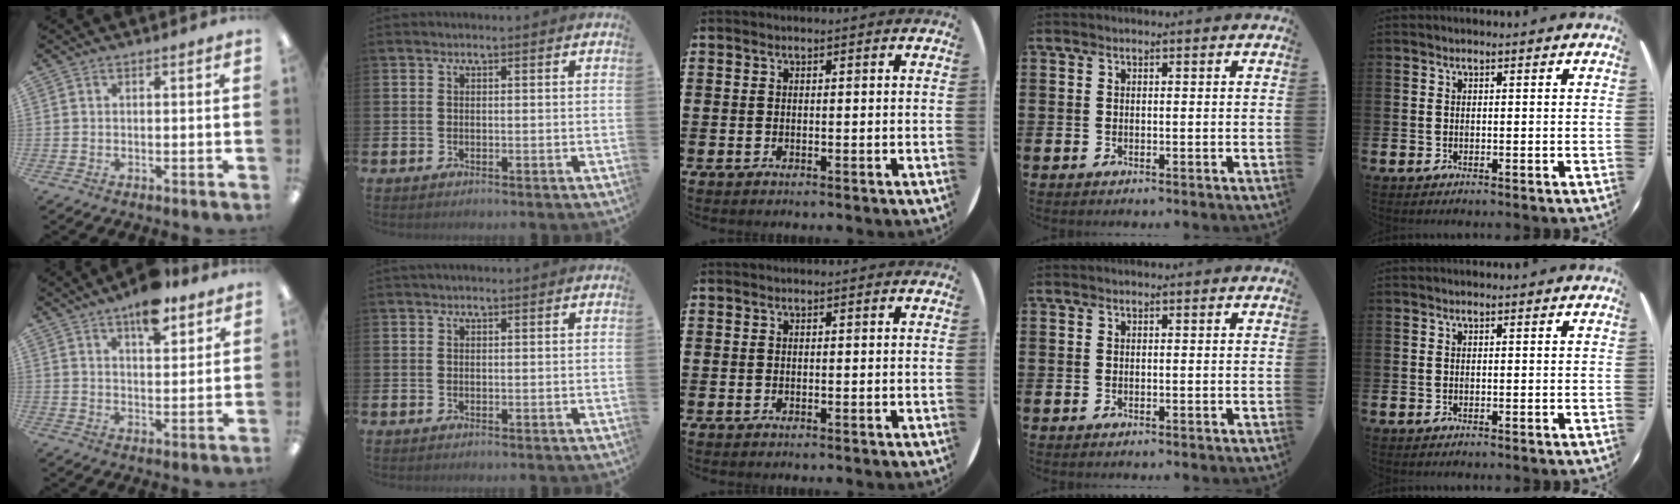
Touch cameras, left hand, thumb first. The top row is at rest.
{"thumb": {"total": 10.0, "force": [7.1, 3.7, 6.0], "torque": [-0.077, -0.041, 0.118]}, "index": {"total": 0.6, "force": [0.6, 0.1, 0.2], "torque": [0.007, -0.003, 0.008]}}